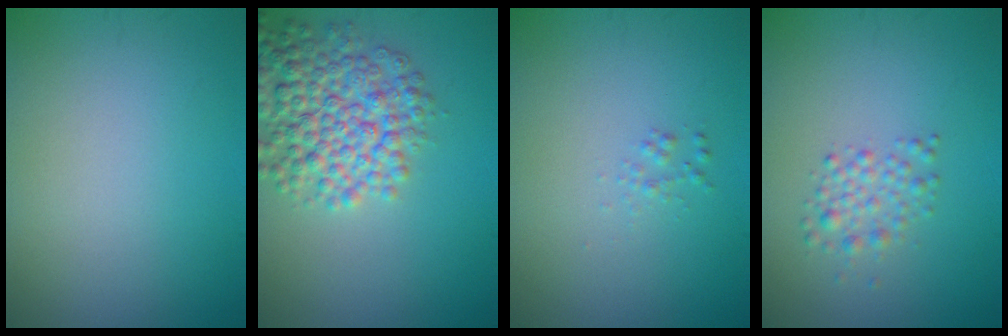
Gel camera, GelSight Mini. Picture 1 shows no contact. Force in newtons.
{"total": 6.5, "press": 6.5, "slide": 0.2}
{"total": 0.7, "press": 0.7, "slide": 0.0}
{"total": 1.9, "press": 1.8, "slide": 0.1}